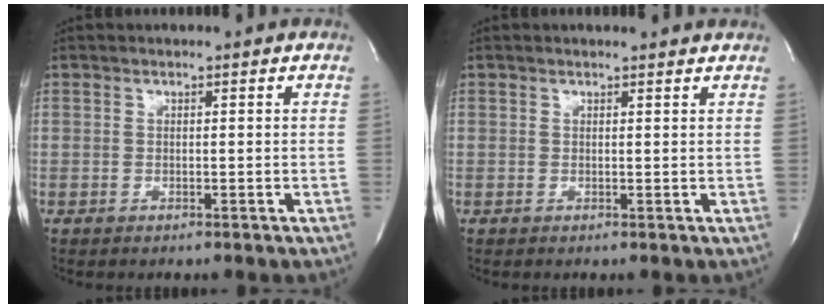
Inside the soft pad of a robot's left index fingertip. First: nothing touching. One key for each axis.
{"total": 2.0, "fx": 2.0, "fy": 0.1, "fz": 0.1, "tx": -0.009, "ty": -0.004, "tz": 0.015}